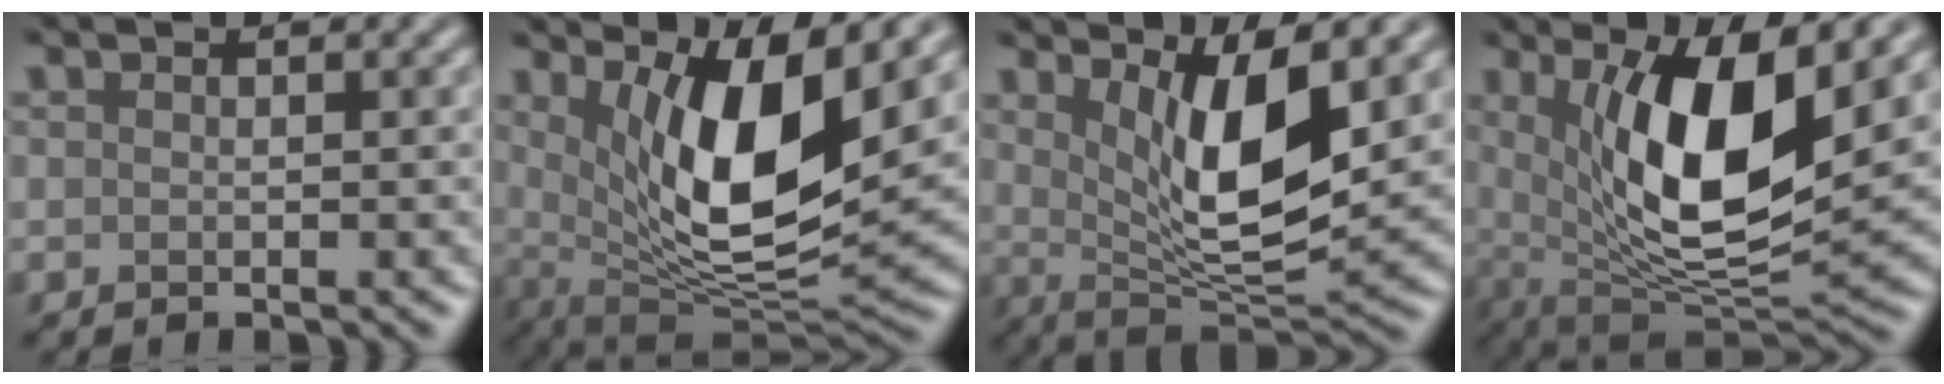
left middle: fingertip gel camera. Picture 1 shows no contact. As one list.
[{"total": 10.3, "force": [3.3, 3.3, 9.2], "torque": [-0.151, -0.022, 0.064]}, {"total": 8.1, "force": [2.6, 2.4, 7.3], "torque": [-0.124, -0.022, 0.050]}, {"total": 10.8, "force": [2.7, 3.8, 9.7], "torque": [-0.166, -0.022, 0.054]}]